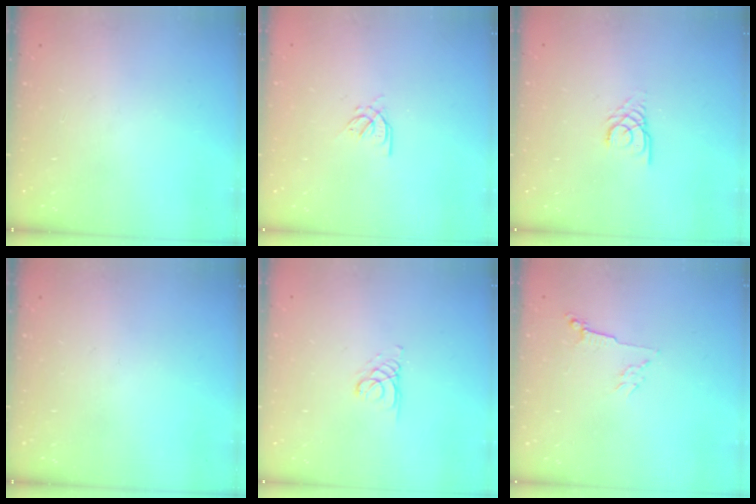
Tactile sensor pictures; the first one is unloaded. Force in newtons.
{"total": 3.2, "press": 3.0, "slide": 0.9}
{"total": 1.3, "press": 1.3, "slide": 0.2}
{"total": 0.0}
{"total": 2.1, "press": 2.1, "slide": 0.2}
{"total": 2.8, "press": 2.7, "slide": 0.6}